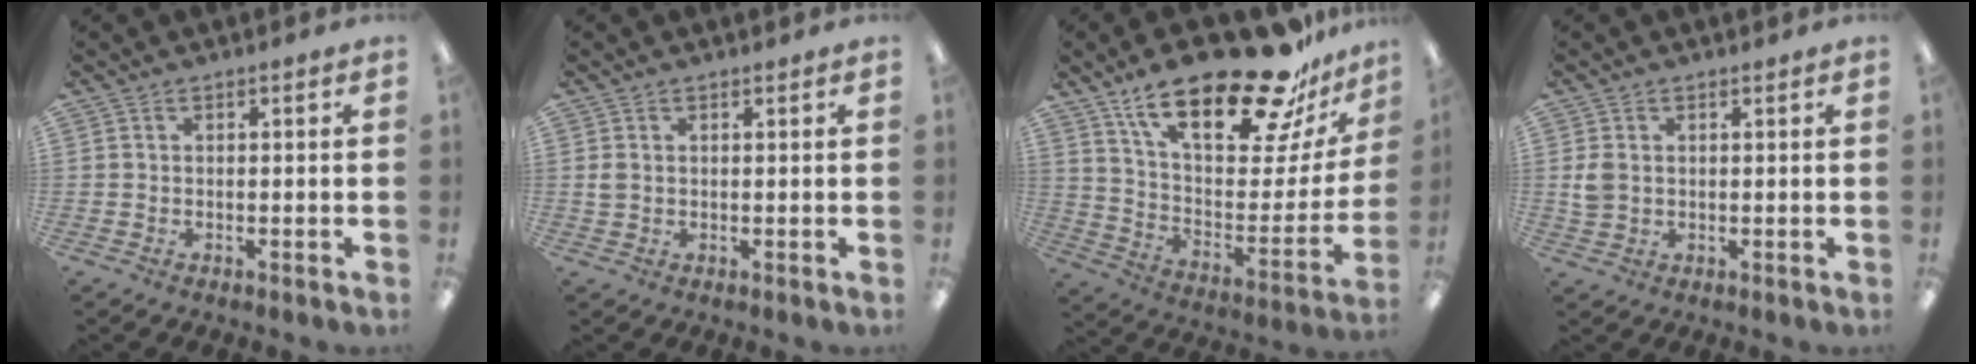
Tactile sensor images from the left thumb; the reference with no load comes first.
{"total": 1.5, "force": [0.6, 1.2, 0.8], "torque": [-0.018, 0.004, 0.010]}
{"total": 27.0, "force": [19.7, 8.1, 16.6], "torque": [-0.258, -0.127, 0.325]}
{"total": 3.4, "force": [0.8, 2.8, 1.9], "torque": [-0.030, 0.001, 0.014]}